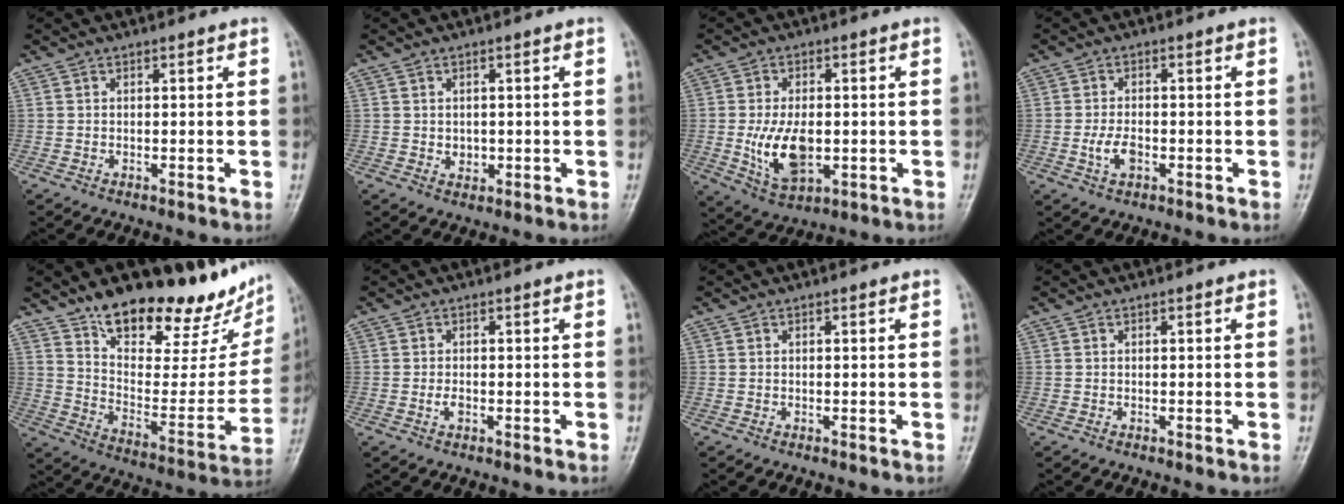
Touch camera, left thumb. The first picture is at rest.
{"total": 1.3, "force": [0.1, 1.1, 0.7], "torque": [-0.008, -0.001, 0.005]}
{"total": 9.9, "force": [-1.1, 5.7, 8.0], "torque": [-0.136, -0.008, -0.010]}
{"total": 3.7, "force": [-1.1, 2.1, 2.9], "torque": [-0.056, 0.004, -0.020]}
{"total": 26.4, "force": [19.0, 9.7, 15.4], "torque": [-0.182, -0.092, 0.288]}
{"total": 1.4, "force": [-0.4, 0.8, 1.1], "torque": [-0.021, -0.001, -0.008]}
{"total": 0.0}
{"total": 0.0}